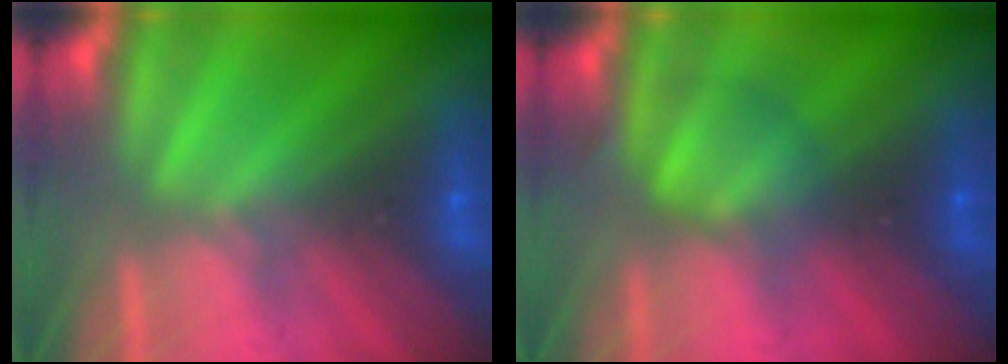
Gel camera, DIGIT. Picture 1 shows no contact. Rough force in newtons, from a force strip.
{"total": 2.5}